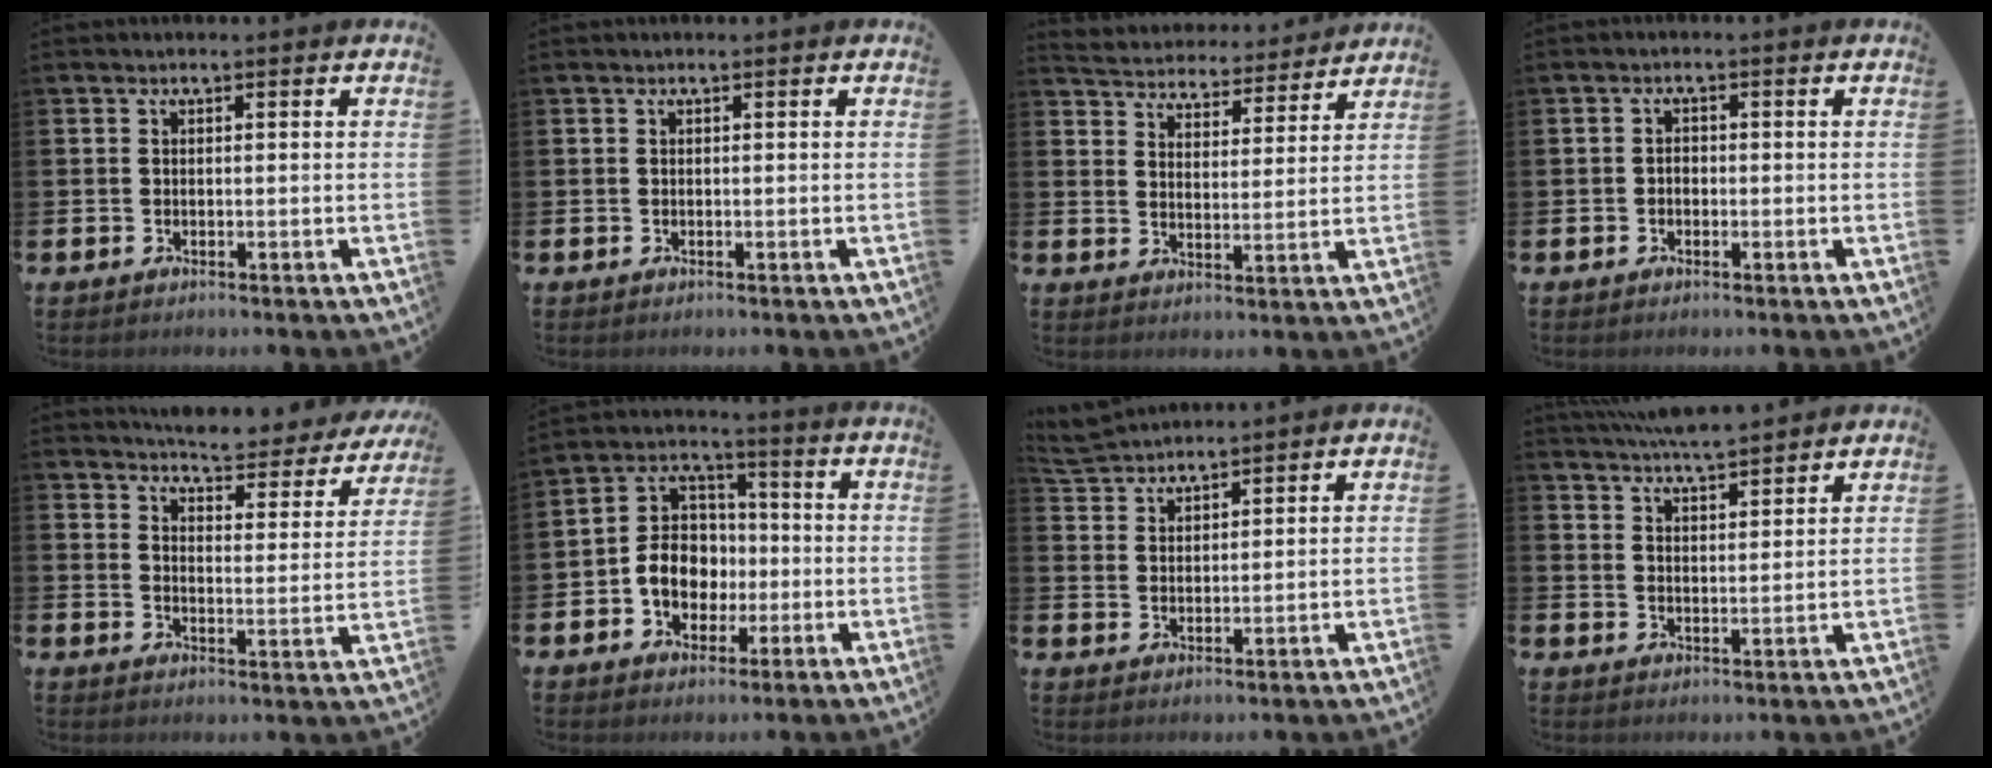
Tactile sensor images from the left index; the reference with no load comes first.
{"total": 0.0}
{"total": 5.1, "force": [5.0, 1.1, -0.2], "torque": [-0.018, -0.042, 0.085]}
{"total": 1.2, "force": [-0.5, 1.0, 0.6], "torque": [-0.010, 0.003, -0.011]}
{"total": 5.4, "force": [5.3, 0.3, 0.8], "torque": [-0.031, -0.045, 0.089]}
{"total": 7.7, "force": [-1.4, 6.7, 3.5], "torque": [-0.075, 0.019, -0.029]}
{"total": 4.5, "force": [4.5, 0.5, 0.1], "torque": [-0.016, -0.019, 0.084]}
{"total": 5.6, "force": [5.6, 0.2, 0.8], "torque": [-0.024, -0.033, 0.100]}